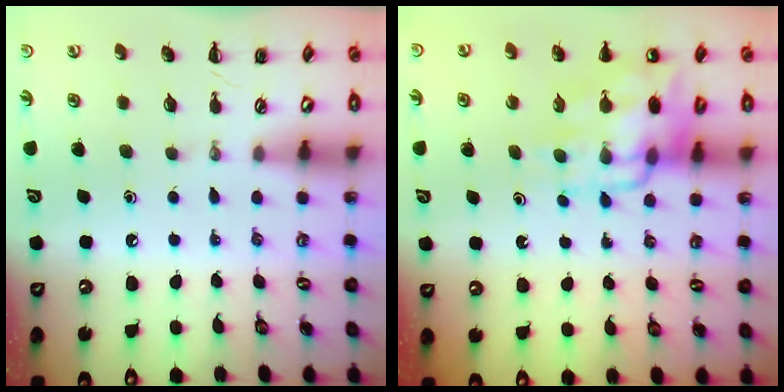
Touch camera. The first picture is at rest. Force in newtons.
{"total": 13.1, "press": 12.8, "slide": 2.9}